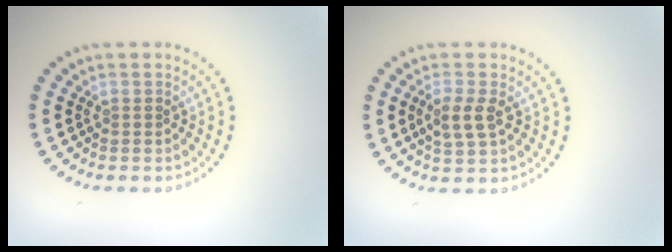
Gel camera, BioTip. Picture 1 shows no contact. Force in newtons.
{"total": 2.6, "press": 2.5, "slide": 0.5}